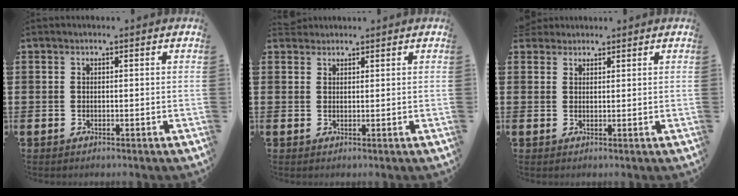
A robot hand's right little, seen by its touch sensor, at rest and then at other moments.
{"total": 1.3, "force": [1.2, 0.4, -0.2], "torque": [0.008, 0.002, 0.022]}
{"total": 1.7, "force": [1.5, 0.7, -0.1], "torque": [0.012, 0.002, 0.027]}